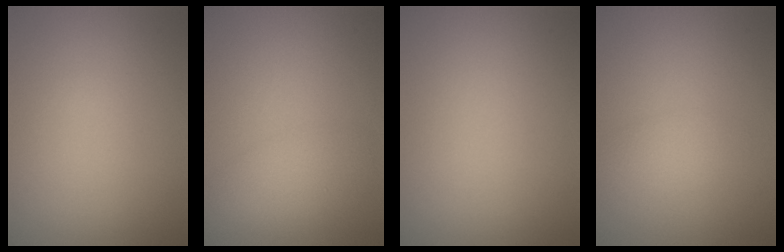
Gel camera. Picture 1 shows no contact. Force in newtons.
{"total": 2.5, "press": 2.5, "slide": 0.1}
{"total": 0.0}
{"total": 1.9, "press": 1.9, "slide": 0.1}